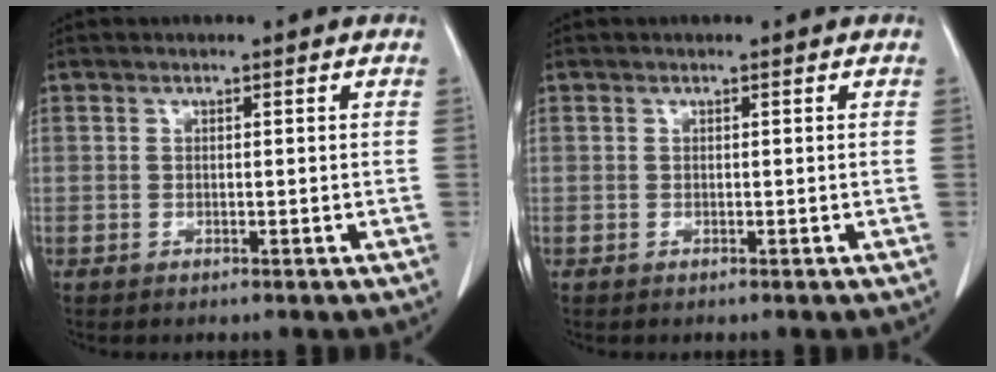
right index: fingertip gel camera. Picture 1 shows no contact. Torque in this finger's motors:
{"motor_torque": [0.00, 0.01, 0.00, 0.00]}